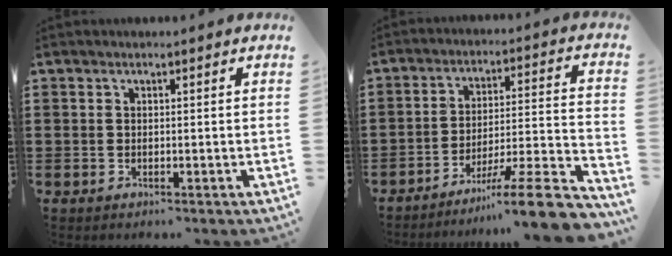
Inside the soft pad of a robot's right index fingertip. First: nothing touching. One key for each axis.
{"total": 10.5, "fx": -8.1, "fy": 0.8, "fz": 6.7, "tx": -0.094, "ty": 0.015, "tz": -0.151}